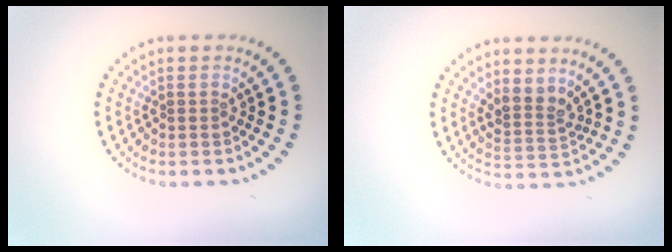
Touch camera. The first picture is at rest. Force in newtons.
{"total": 2.4, "press": 1.9, "slide": 1.4}